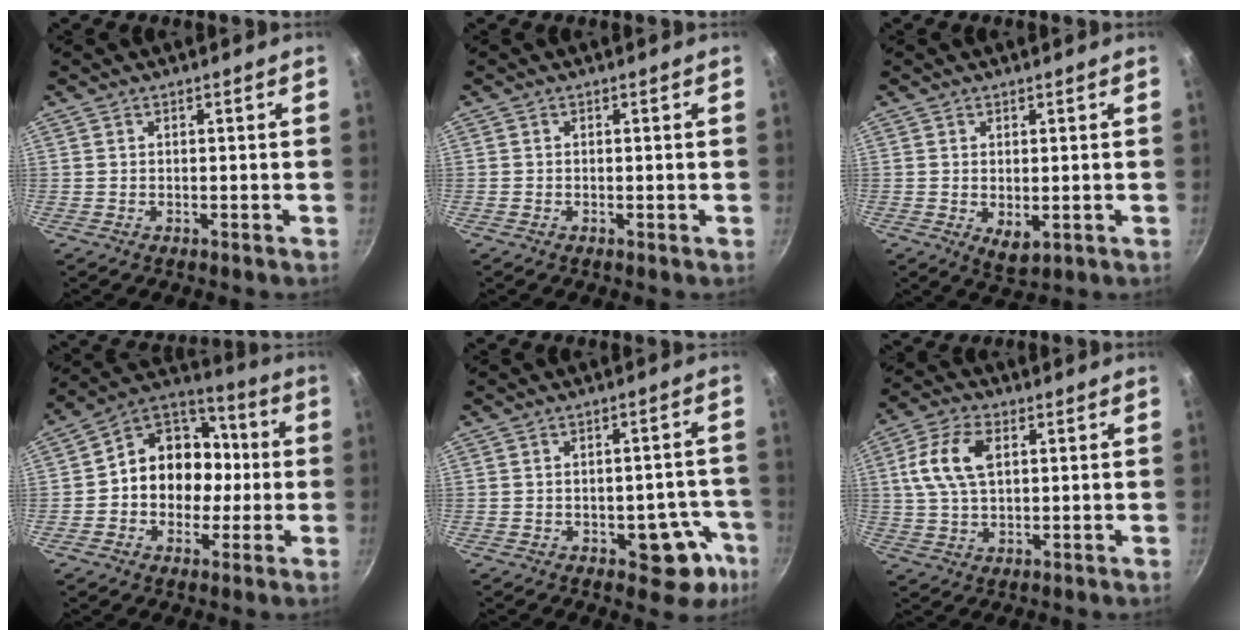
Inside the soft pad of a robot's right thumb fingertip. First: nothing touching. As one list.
[{"total": 0.0}, {"total": 3.7, "force": [-0.2, 2.1, 3.0], "torque": [-0.044, -0.016, 0.003]}, {"total": 15.3, "force": [-0.9, 12.8, 8.4], "torque": [-0.083, 0.042, -0.032]}, {"total": 9.4, "force": [-3.9, 5.5, 6.6], "torque": [-0.014, 0.026, -0.042]}, {"total": 10.0, "force": [2.4, 5.9, 7.7], "torque": [-0.144, 0.011, 0.040]}]